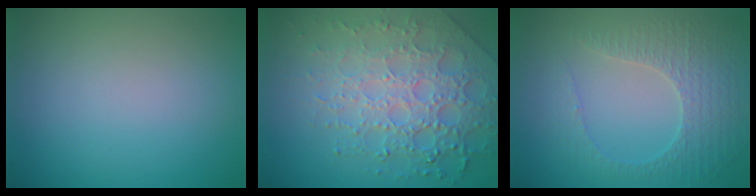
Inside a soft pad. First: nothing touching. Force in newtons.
{"total": 8.1, "press": 5.6, "slide": 5.9}
{"total": 3.8, "press": 3.2, "slide": 2.0}